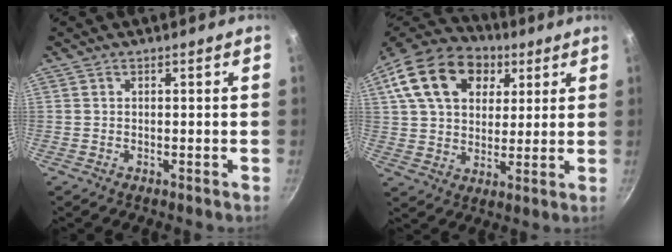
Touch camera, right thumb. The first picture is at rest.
{"total": 20.5, "force": [7.8, 14.4, 12.3], "torque": [-0.204, 0.007, 0.125]}